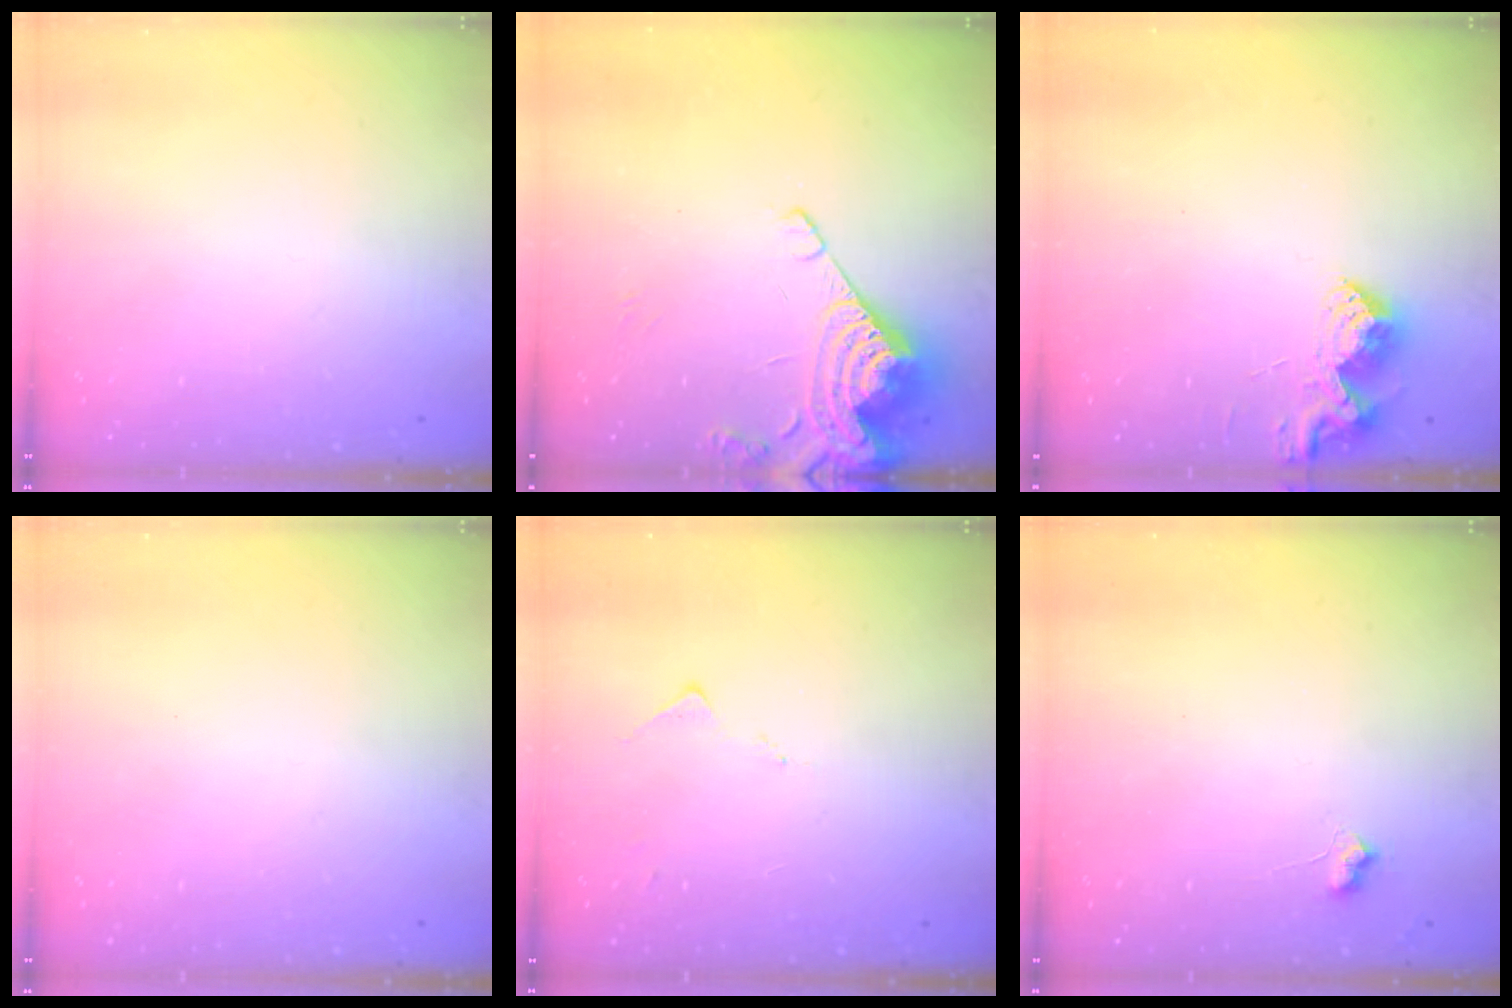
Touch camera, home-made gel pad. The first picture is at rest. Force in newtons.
{"total": 13.5, "press": 13.5, "slide": 1.1}
{"total": 10.2, "press": 10.1, "slide": 0.9}
{"total": 0.0}
{"total": 5.5, "press": 5.4, "slide": 0.8}
{"total": 5.4, "press": 5.4, "slide": 0.7}